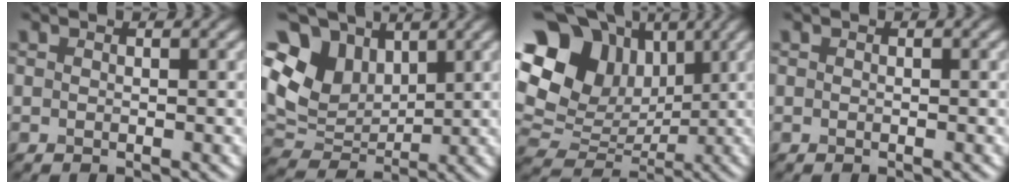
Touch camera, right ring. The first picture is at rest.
{"total": 7.3, "force": [4.3, 4.9, 3.2], "torque": [-0.082, 0.012, 0.086]}
{"total": 17.1, "force": [5.8, 14.2, 7.5], "torque": [-0.190, 0.051, 0.094]}
{"total": 0.0}